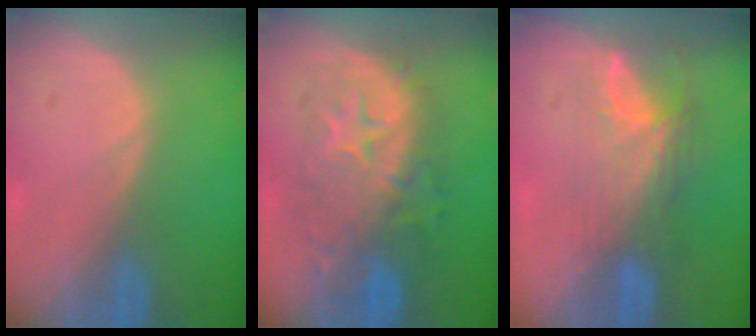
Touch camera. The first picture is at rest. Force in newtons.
{"total": 9.6, "press": 9.6, "slide": 0.5}
{"total": 8.0, "press": 6.6, "slide": 4.4}